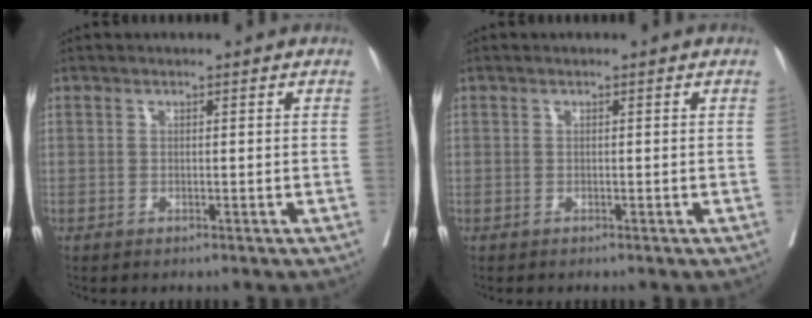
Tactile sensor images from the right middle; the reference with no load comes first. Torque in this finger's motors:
{"motor_torque": [0.21, -0.11, 0.02, 0.01]}